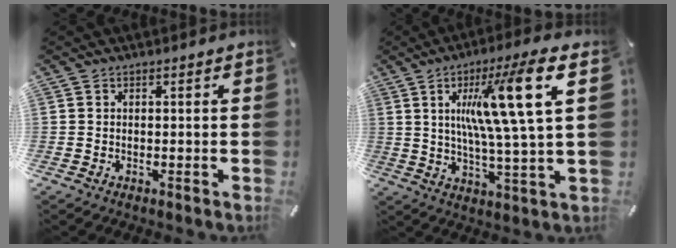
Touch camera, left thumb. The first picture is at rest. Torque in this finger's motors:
{"motor_torque": [0.69, 0.75, 2.25, -0.52, 0.28]}